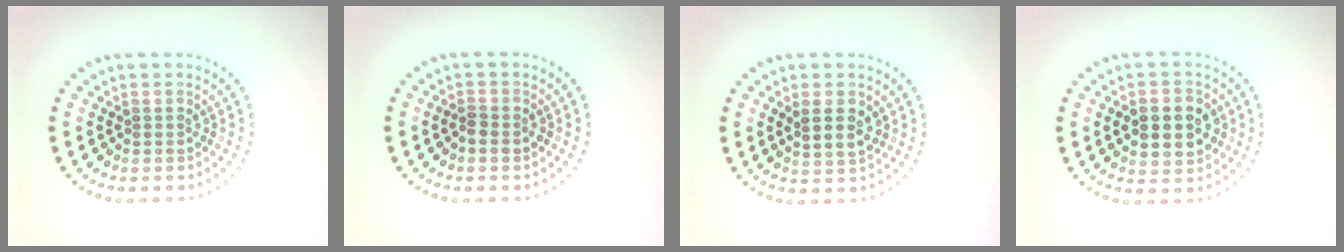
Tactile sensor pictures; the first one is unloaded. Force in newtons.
{"total": 1.2, "press": 1.1, "slide": 0.3}
{"total": 2.5, "press": 2.3, "slide": 1.0}
{"total": 4.3, "press": 4.3, "slide": 0.3}